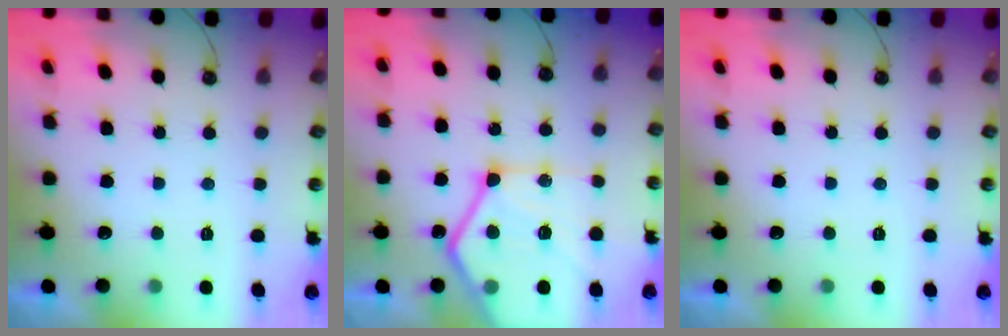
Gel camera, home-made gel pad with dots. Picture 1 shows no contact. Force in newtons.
{"total": 21.8, "press": 21.7, "slide": 2.3}
{"total": 0.0}